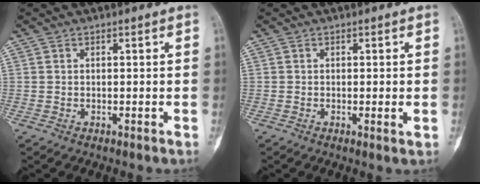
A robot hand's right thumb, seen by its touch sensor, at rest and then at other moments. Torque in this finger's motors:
{"motor_torque": [-0.47, 0.11, -0.39, 0.13, 0.00]}